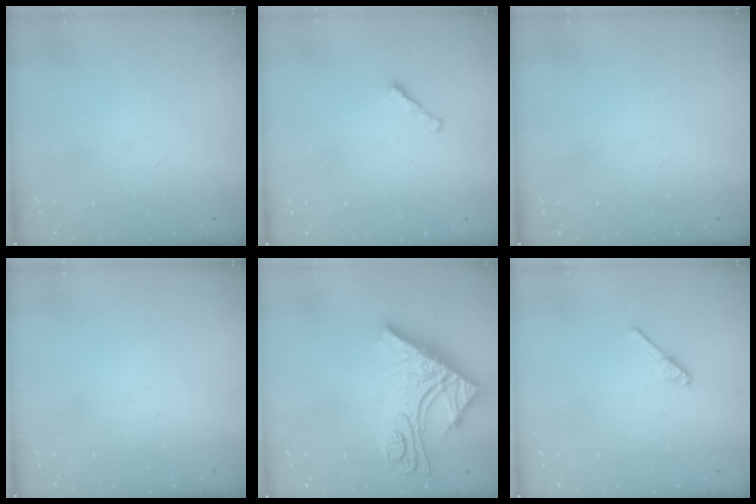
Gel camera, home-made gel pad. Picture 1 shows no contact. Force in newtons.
{"total": 1.8, "press": 1.7, "slide": 0.6}
{"total": 0.0}
{"total": 0.0}
{"total": 14.7, "press": 14.6, "slide": 1.2}
{"total": 4.5, "press": 4.4, "slide": 0.7}